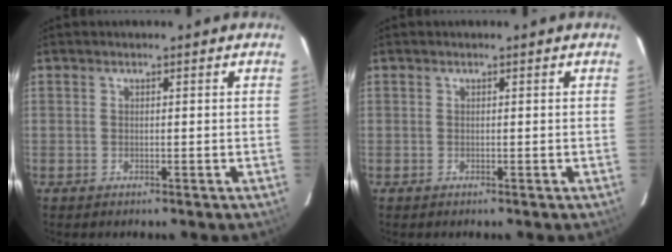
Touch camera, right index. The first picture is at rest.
{"total": 0.0}